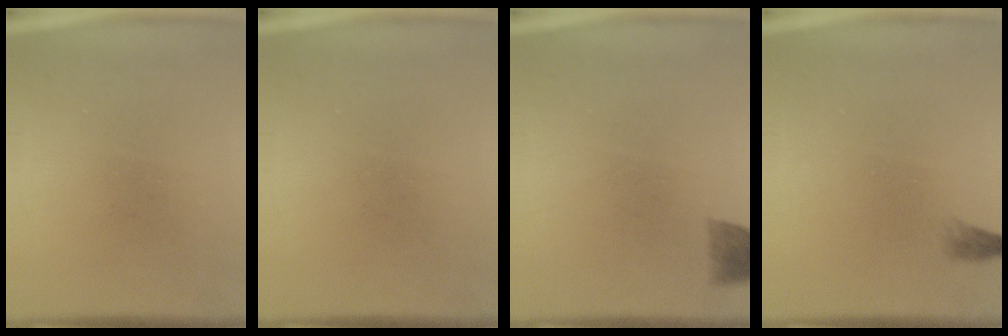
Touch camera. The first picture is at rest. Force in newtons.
{"total": 0.0}
{"total": 3.0}
{"total": 1.1}